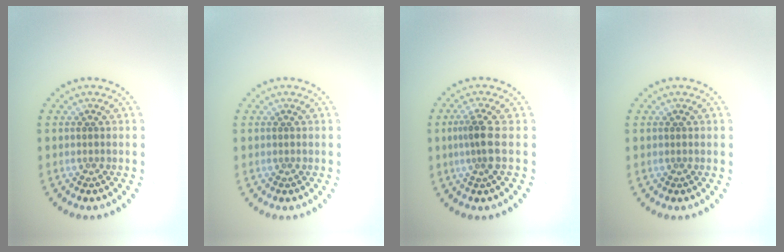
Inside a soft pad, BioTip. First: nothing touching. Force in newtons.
{"total": 0.0}
{"total": 2.4, "press": 1.8, "slide": 1.6}
{"total": 0.0}